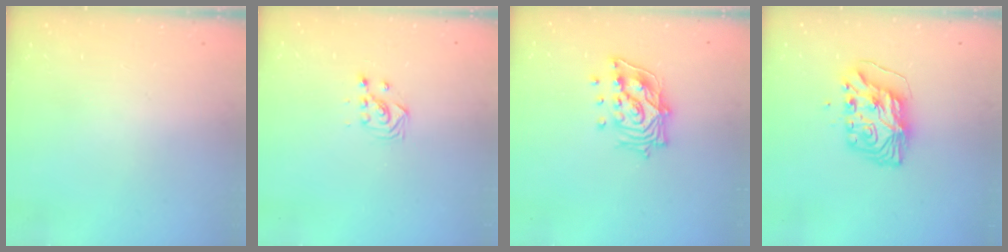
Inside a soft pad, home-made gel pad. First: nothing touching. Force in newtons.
{"total": 2.9, "press": 2.9, "slide": 0.3}
{"total": 12.7, "press": 12.6, "slide": 1.3}
{"total": 10.1, "press": 10.0, "slide": 1.0}